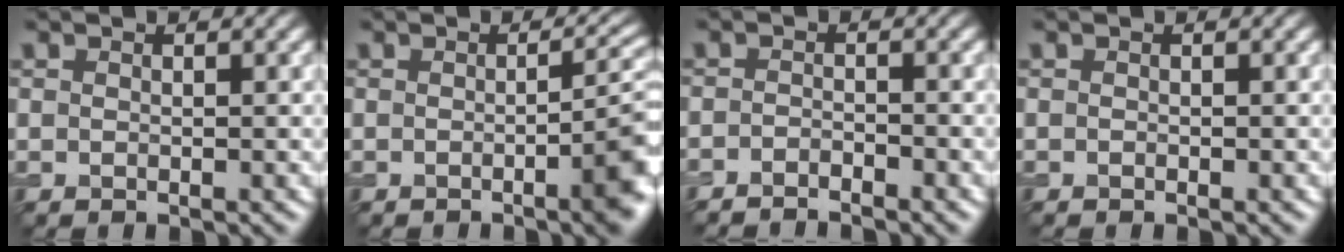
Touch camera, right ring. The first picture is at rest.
{"total": 5.1, "force": [-1.2, 1.3, 4.7], "torque": [-0.055, -0.002, -0.018]}
{"total": 1.7, "force": [-1.6, 0.1, 0.5], "torque": [-0.008, -0.003, -0.032]}
{"total": 0.0}